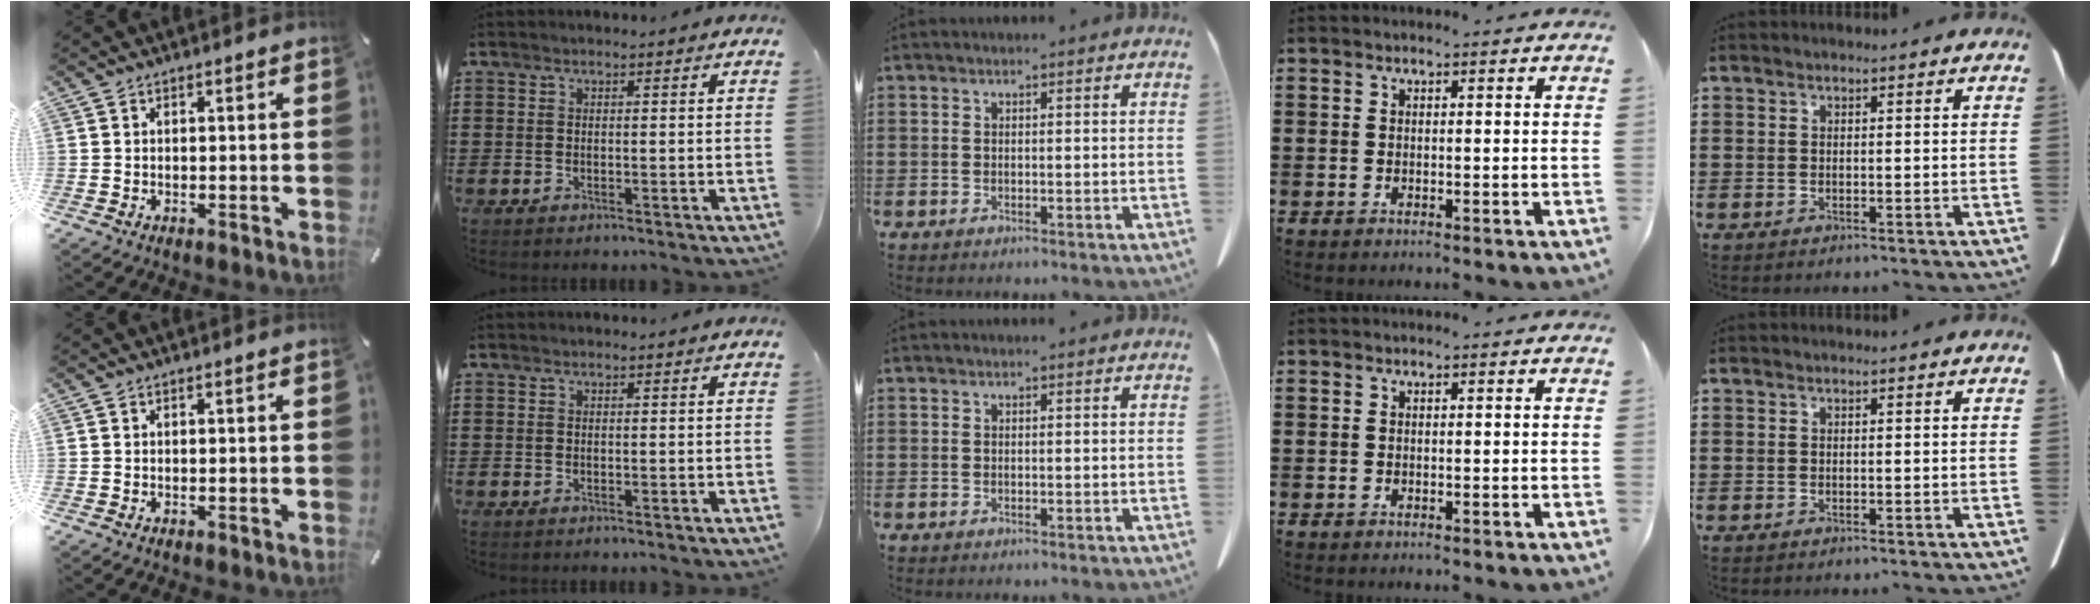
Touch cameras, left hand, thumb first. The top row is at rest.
{}